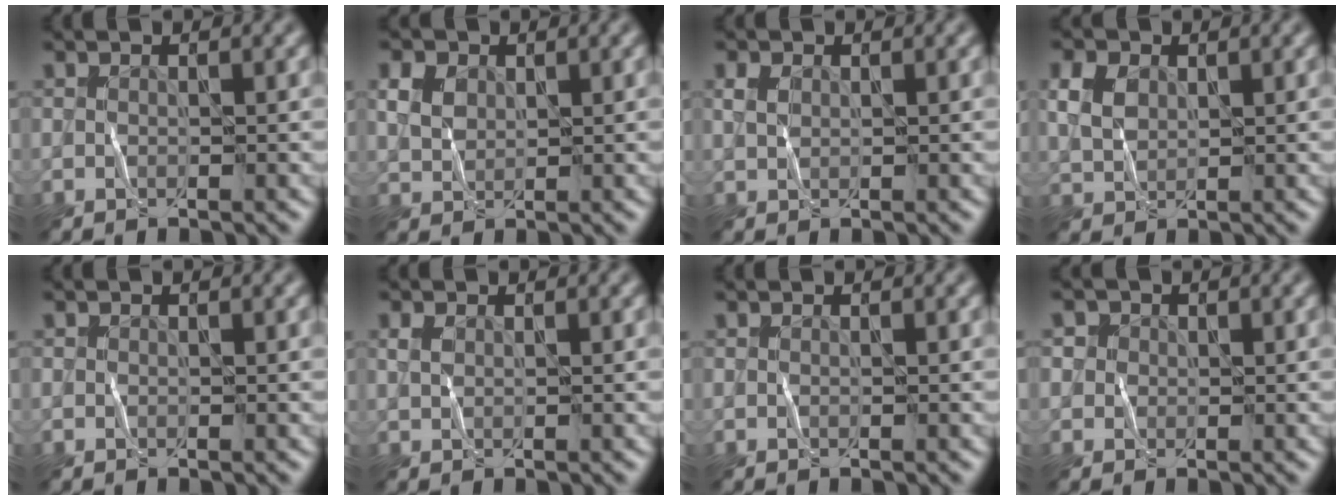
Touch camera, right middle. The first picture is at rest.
{"total": 1.9, "force": [1.1, 1.5, 0.6], "torque": [-0.028, 0.005, 0.024]}
{"total": 1.0, "force": [0.6, 0.7, 0.4], "torque": [-0.015, 0.002, 0.016]}
{"total": 2.4, "force": [1.2, 1.8, 1.1], "torque": [-0.043, 0.005, 0.026]}
{"total": 0.0}
{"total": 0.7, "force": [0.5, 0.4, 0.3], "torque": [-0.012, 0.002, 0.012]}
{"total": 0.0}
{"total": 1.4, "force": [0.6, 1.2, 0.1], "torque": [0.009, 0.005, -0.011]}